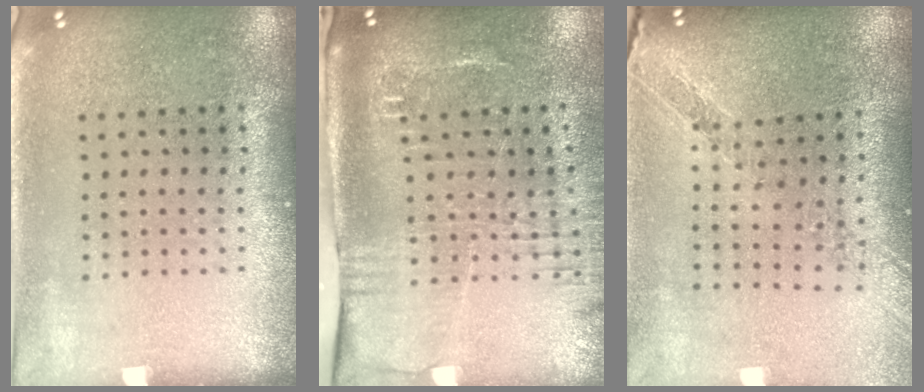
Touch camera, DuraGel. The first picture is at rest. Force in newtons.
{"total": 2.7, "press": 2.2, "slide": 1.7}
{"total": 1.1, "press": 1.1, "slide": 0.2}